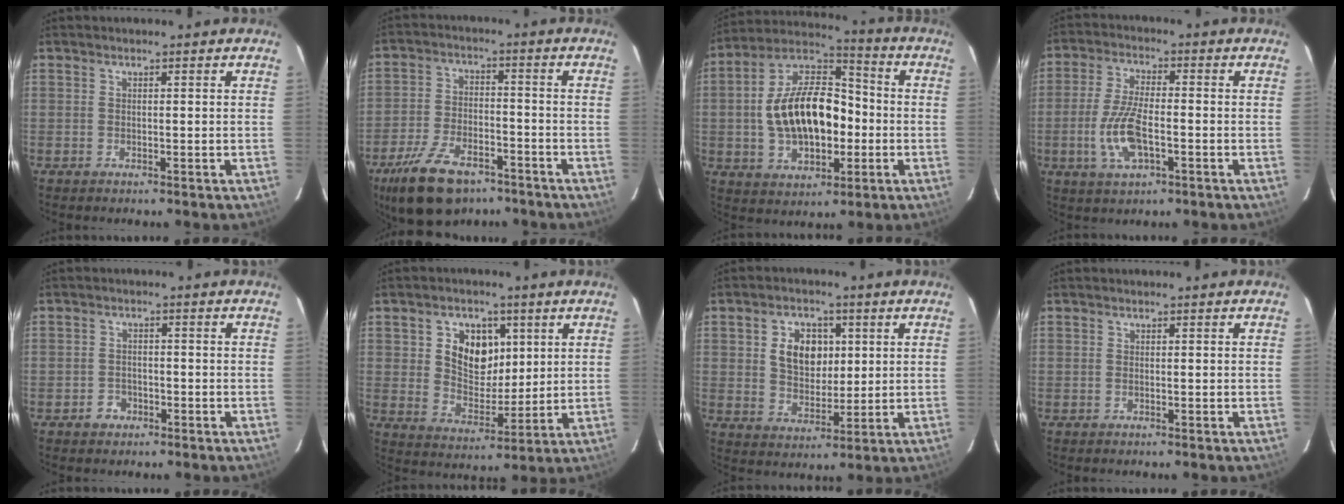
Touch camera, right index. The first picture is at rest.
{"total": 14.5, "force": [-9.8, 7.1, 8.0], "torque": [-0.180, -0.012, -0.167]}
{"total": 18.2, "force": [-1.9, 10.6, 14.6], "torque": [-0.280, 0.023, -0.027]}
{"total": 9.5, "force": [-2.8, 3.6, 8.4], "torque": [-0.177, -0.003, -0.052]}
{"total": 2.9, "force": [-1.6, 2.3, 0.4], "torque": [-0.012, 0.007, -0.025]}
{"total": 9.7, "force": [3.0, 7.3, 5.8], "torque": [-0.107, 0.009, 0.059]}
{"total": 8.6, "force": [2.1, 6.2, 5.6], "torque": [-0.101, 0.015, 0.045]}
{"total": 0.0}